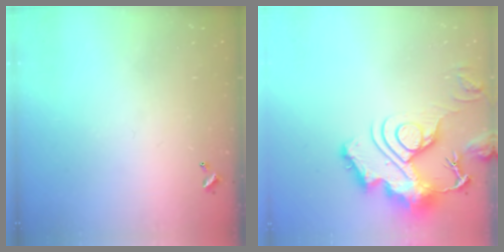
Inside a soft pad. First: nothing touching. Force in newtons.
{"total": 17.0, "press": 16.9, "slide": 1.8}